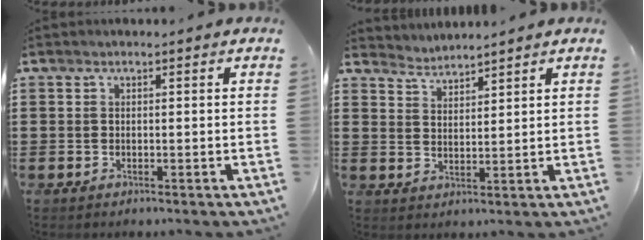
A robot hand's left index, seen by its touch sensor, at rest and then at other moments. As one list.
[{"total": 2.7, "force": [2.6, -0.1, -0.8], "torque": [0.006, -0.011, 0.048]}]